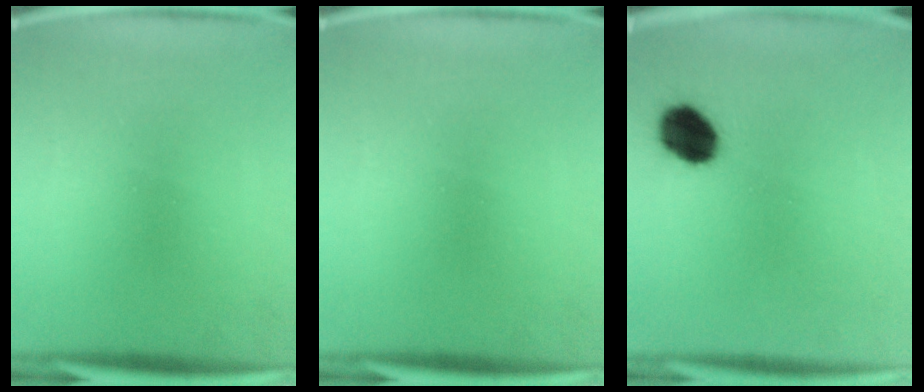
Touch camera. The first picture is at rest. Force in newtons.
{"total": 0.0}
{"total": 9.0}